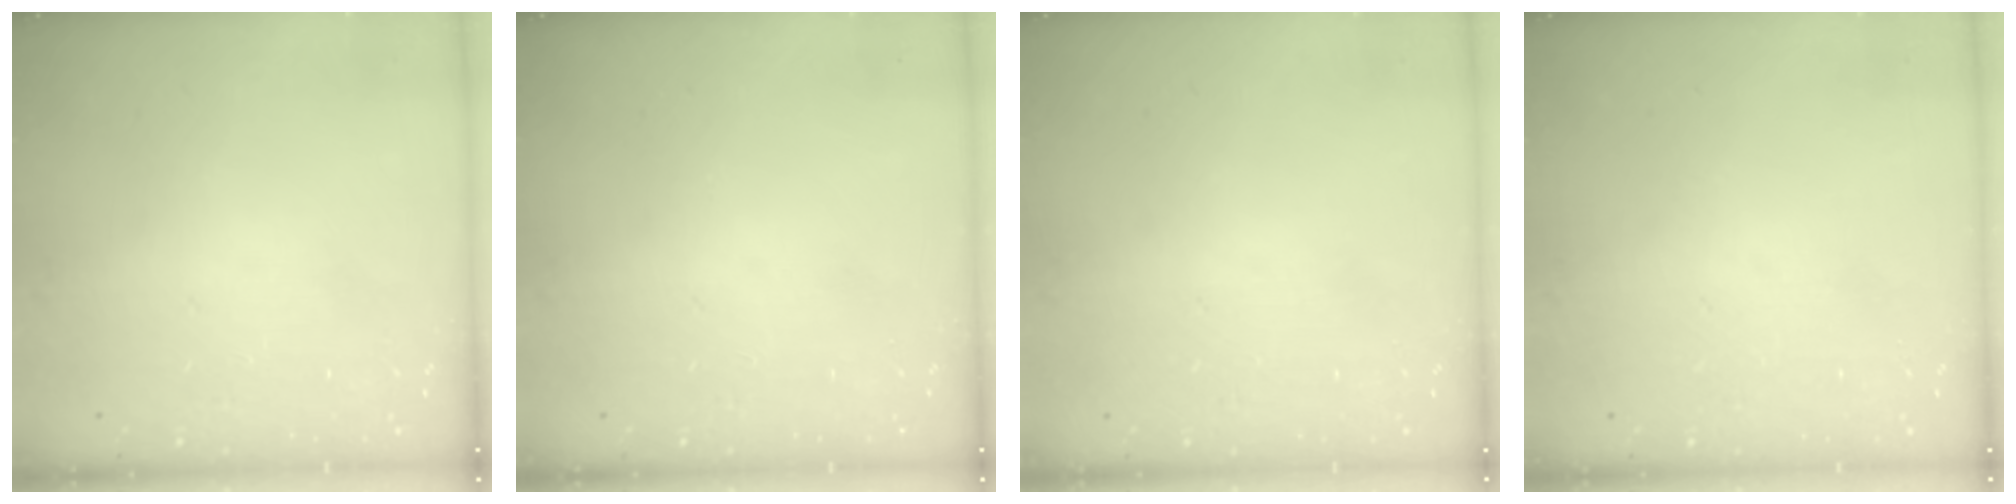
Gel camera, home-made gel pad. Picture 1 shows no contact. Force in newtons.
{"total": 0.0}
{"total": 0.0}
{"total": 0.0}